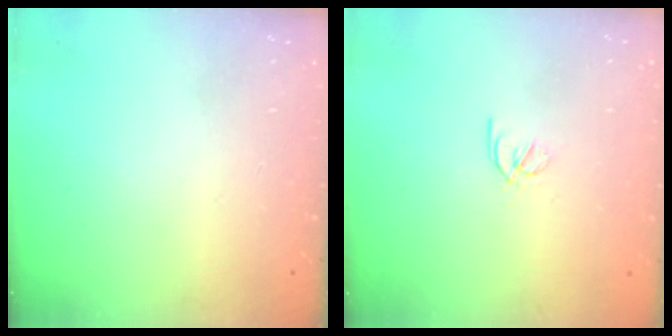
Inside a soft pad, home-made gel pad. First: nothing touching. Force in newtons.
{"total": 2.3, "press": 2.2, "slide": 0.5}